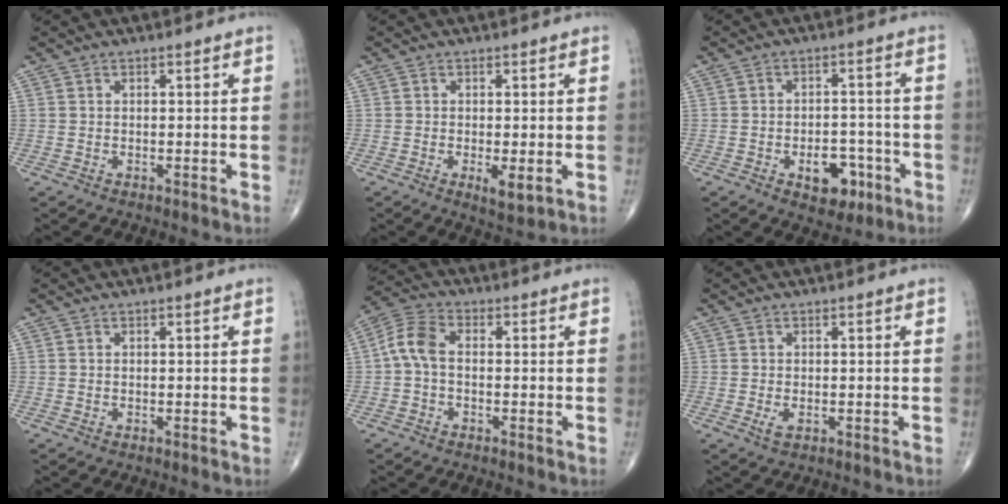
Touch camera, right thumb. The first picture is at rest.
{"total": 3.5, "force": [-0.9, 1.2, 3.2], "torque": [-0.055, -0.011, -0.014]}
{"total": 7.7, "force": [-3.3, 4.8, 5.0], "torque": [-0.039, 0.027, -0.040]}
{"total": 0.0}
{"total": 6.1, "force": [-0.5, 3.6, 4.9], "torque": [-0.104, 0.020, -0.020]}
{"total": 1.5, "force": [-0.4, 0.8, 1.2], "torque": [-0.023, -0.003, -0.007]}